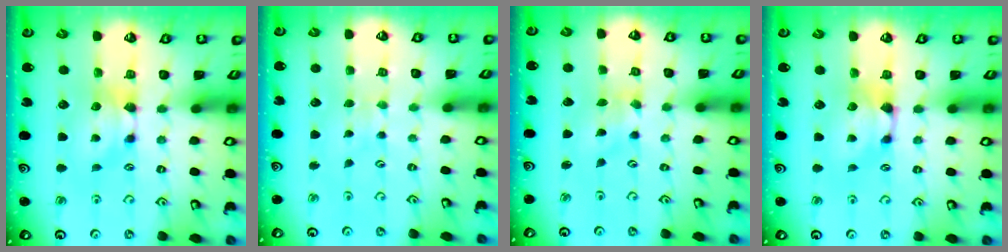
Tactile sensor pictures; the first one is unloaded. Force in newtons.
{"total": 4.0, "press": 4.0, "slide": 0.1}
{"total": 1.7, "press": 1.3, "slide": 1.0}
{"total": 1.0, "press": 0.4, "slide": 1.0}